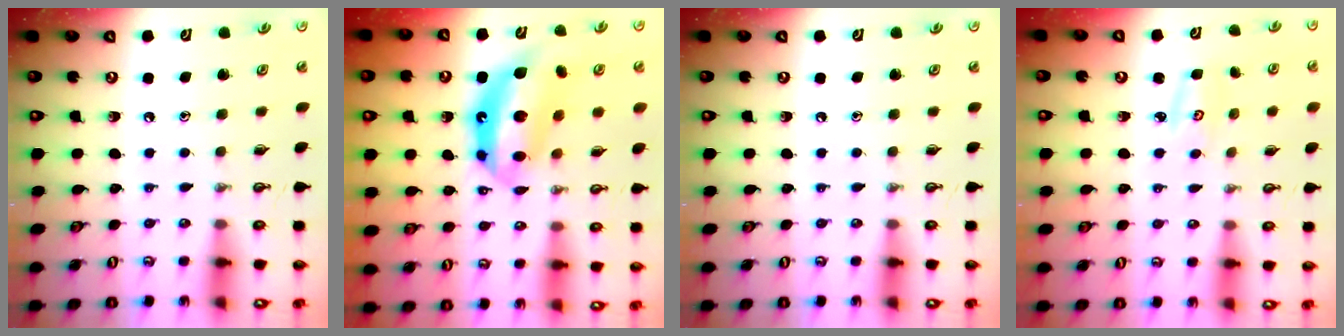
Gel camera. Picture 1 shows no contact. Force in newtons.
{"total": 13.4, "press": 13.4, "slide": 0.9}
{"total": 0.0}
{"total": 2.3, "press": 2.3, "slide": 0.2}